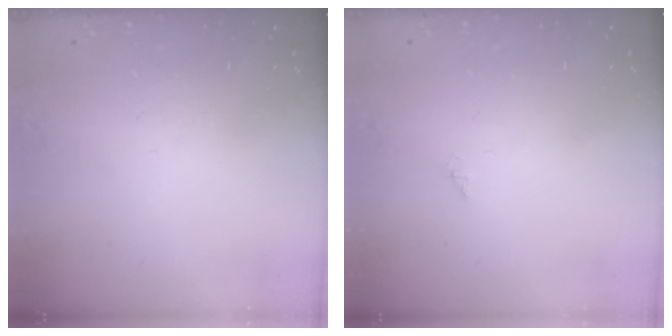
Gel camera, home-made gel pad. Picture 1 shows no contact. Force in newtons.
{"total": 0.0}